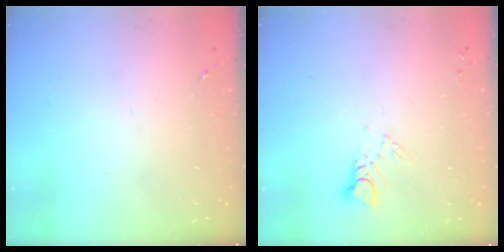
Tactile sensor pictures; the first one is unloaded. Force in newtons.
{"total": 3.7, "press": 3.7, "slide": 0.4}